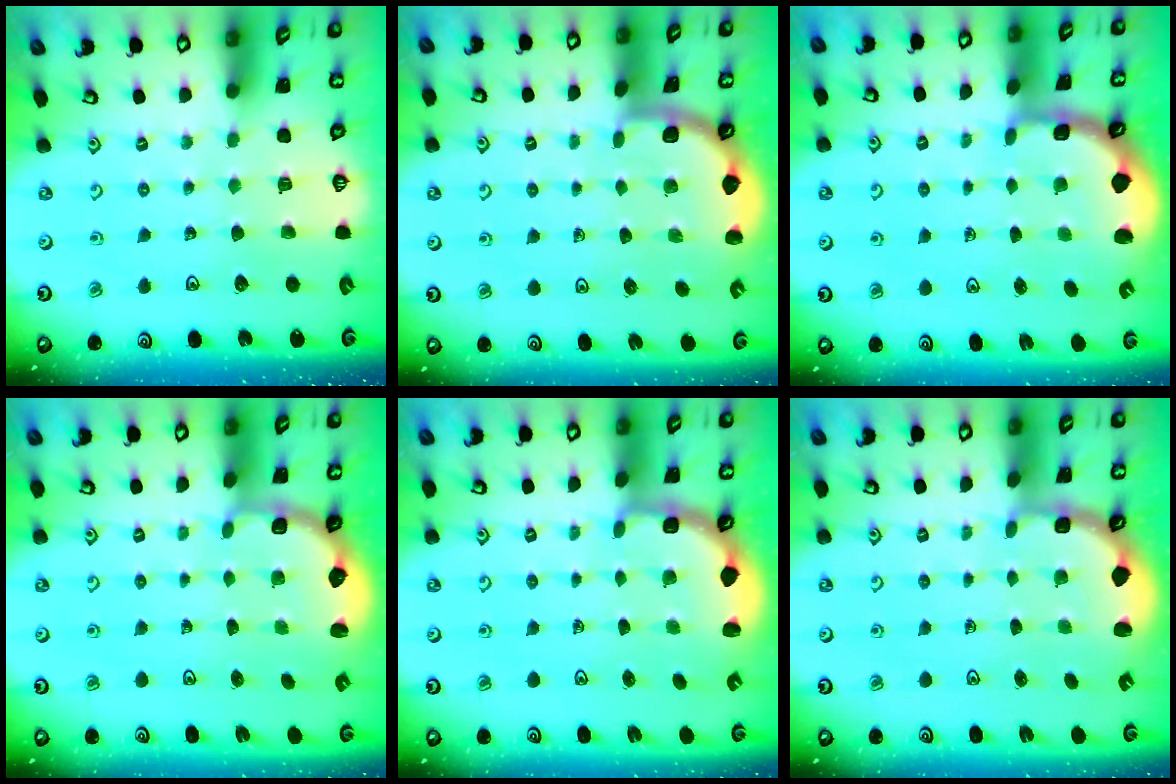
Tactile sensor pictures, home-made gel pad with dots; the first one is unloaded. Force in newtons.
{"total": 1.9, "press": 1.9, "slide": 0.0}
{"total": 1.9, "press": 1.8, "slide": 0.6}
{"total": 2.6, "press": 2.1, "slide": 1.5}
{"total": 2.8, "press": 2.2, "slide": 1.7}
{"total": 2.6, "press": 2.0, "slide": 1.7}